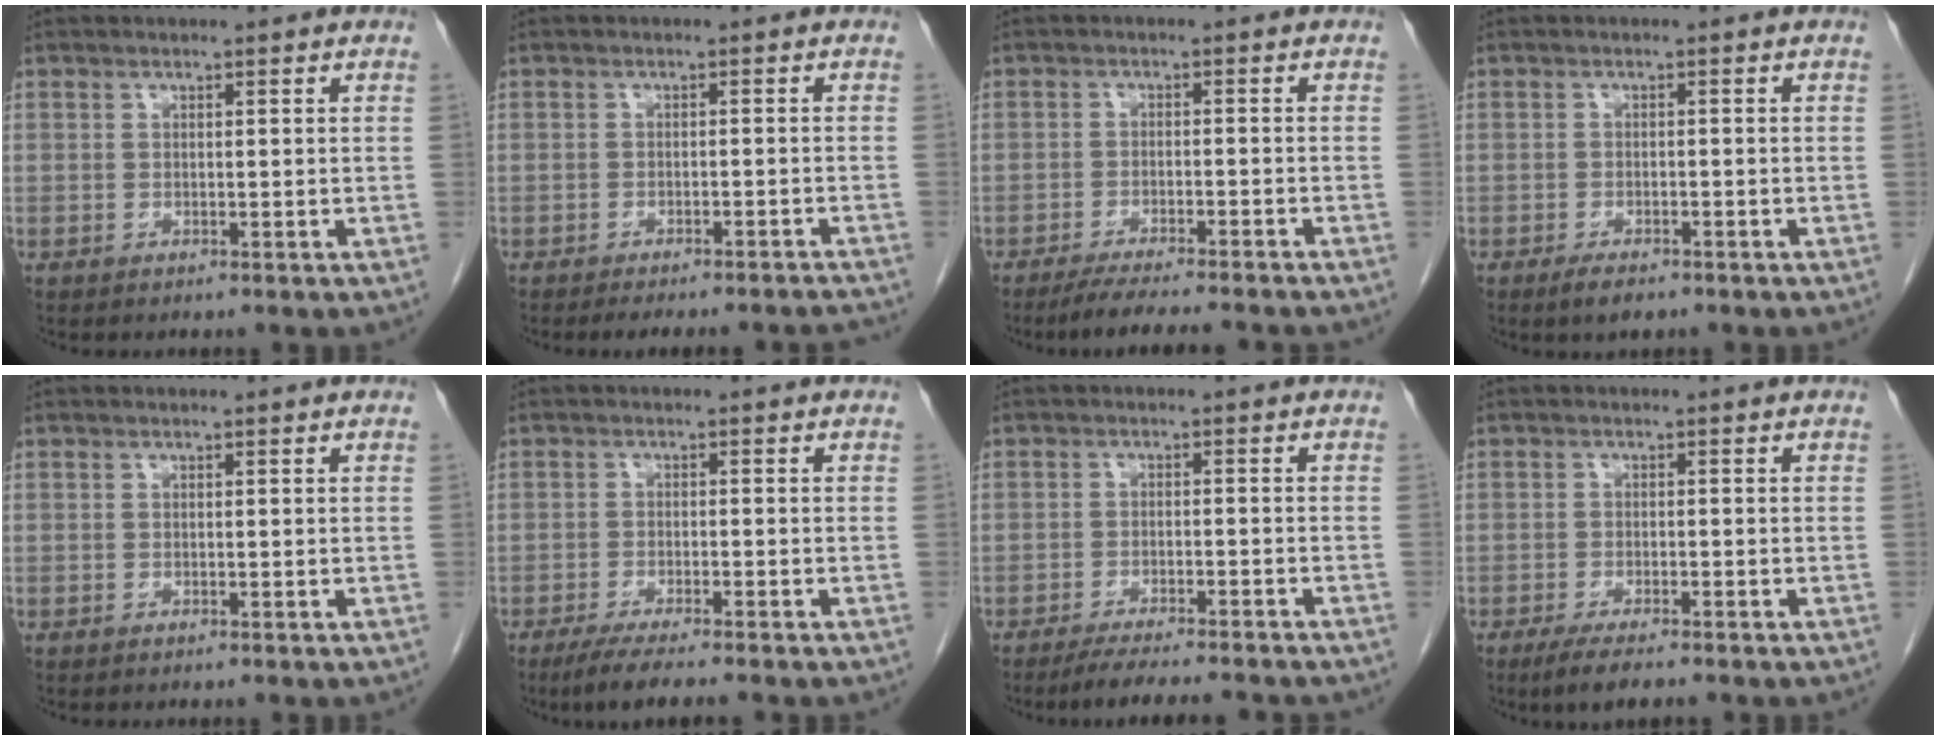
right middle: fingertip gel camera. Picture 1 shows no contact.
{"total": 11.4, "force": [-10.7, 1.5, 3.7], "torque": [-0.037, 0.001, -0.118]}
{"total": 9.9, "force": [-8.8, 0.2, 4.6], "torque": [-0.058, -0.017, -0.132]}
{"total": 2.9, "force": [-2.1, 0.9, 1.7], "torque": [-0.036, -0.004, -0.031]}
{"total": 0.0}
{"total": 6.0, "force": [-4.8, 0.0, 3.6], "torque": [-0.058, -0.015, -0.079]}
{"total": 10.5, "force": [-9.4, 0.7, 4.7], "torque": [-0.061, -0.015, -0.132]}
{"total": 4.4, "force": [-3.3, 0.6, 2.9], "torque": [-0.052, -0.010, -0.054]}